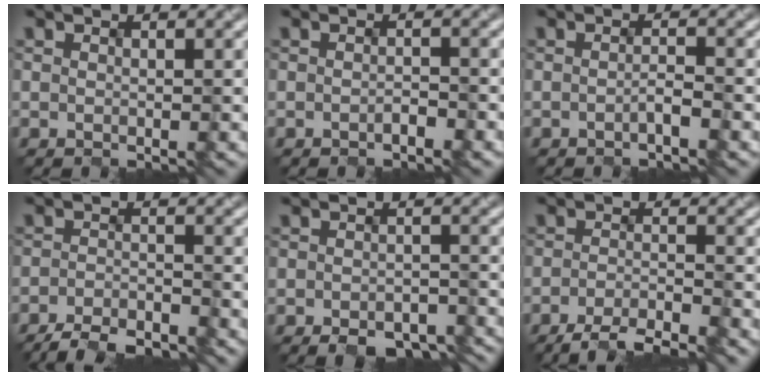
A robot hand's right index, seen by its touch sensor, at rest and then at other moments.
{"total": 1.0, "force": [-0.8, 0.2, 0.6], "torque": [-0.013, -0.002, -0.016]}
{"total": 1.2, "force": [-0.9, 0.1, 0.9], "torque": [-0.018, 0.001, -0.019]}
{"total": 4.5, "force": [-4.0, 0.8, 1.8], "torque": [-0.026, -0.005, -0.073]}
{"total": 3.9, "force": [-3.3, 1.4, 1.5], "torque": [-0.016, -0.006, -0.044]}
{"total": 4.3, "force": [-3.4, 0.7, 2.4], "torque": [-0.036, -0.004, -0.066]}